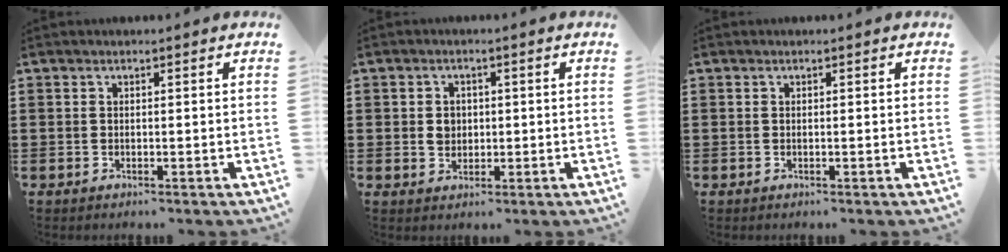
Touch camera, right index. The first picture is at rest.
{"total": 2.5, "force": [0.0, 2.0, 1.5], "torque": [-0.036, 0.005, -0.001]}
{"total": 0.0}